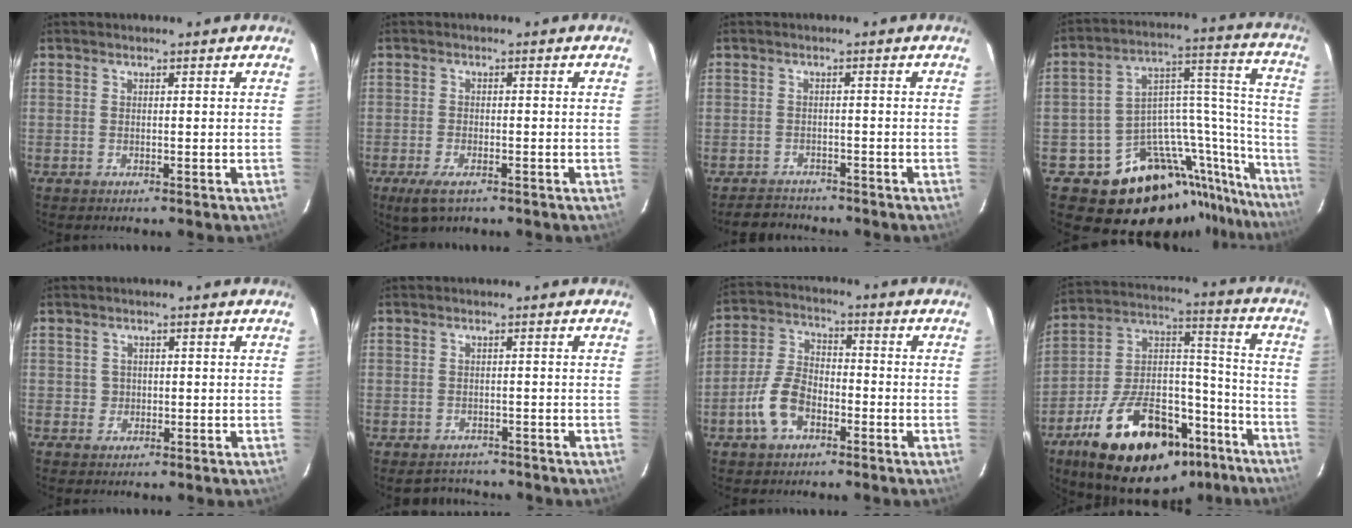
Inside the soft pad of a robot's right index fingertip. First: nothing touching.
{"total": 5.0, "force": [-3.2, 2.1, 3.2], "torque": [-0.078, -0.014, -0.057]}
{"total": 4.2, "force": [-3.6, 2.2, 0.0], "torque": [-0.009, 0.021, -0.058]}
{"total": 25.4, "force": [-19.1, 11.7, 12.1], "torque": [-0.117, 0.062, -0.273]}
{"total": 1.5, "force": [0.1, 1.5, 0.0], "torque": [0.008, 0.004, 0.004]}
{"total": 3.2, "force": [-2.4, 2.0, -0.2], "torque": [0.007, 0.018, -0.034]}
{"total": 8.9, "force": [-4.3, 5.3, 5.7], "torque": [-0.125, 0.017, -0.081]}
{"total": 29.2, "force": [-18.7, 14.0, 17.5], "torque": [-0.306, 0.044, -0.271]}